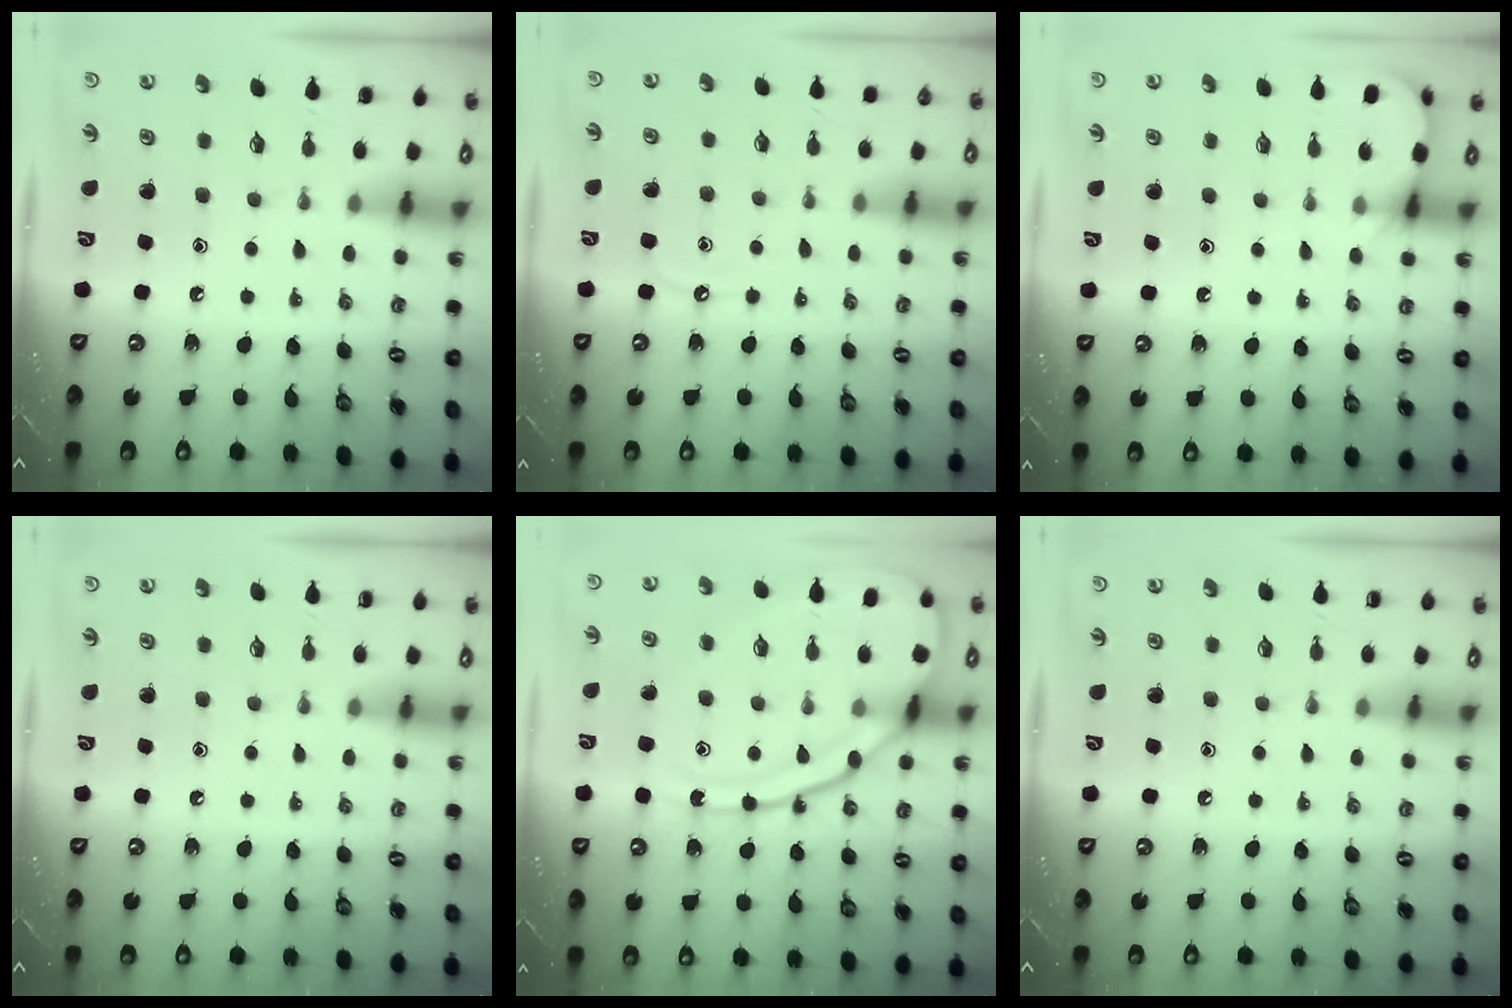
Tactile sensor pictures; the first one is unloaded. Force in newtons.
{"total": 5.5, "press": 5.4, "slide": 0.7}
{"total": 5.5, "press": 5.5, "slide": 0.4}
{"total": 0.0}
{"total": 19.4, "press": 19.3, "slide": 2.0}
{"total": 0.0}